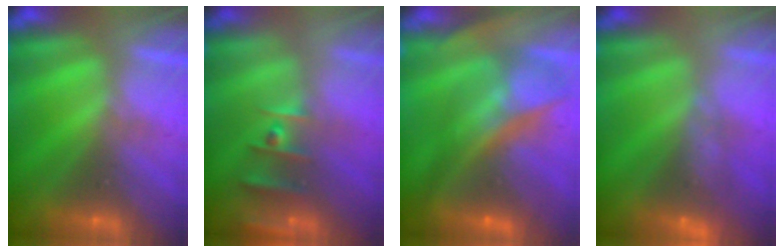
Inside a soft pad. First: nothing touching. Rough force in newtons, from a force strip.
{"total": 2.4}
{"total": 11.3}
{"total": 6.5}